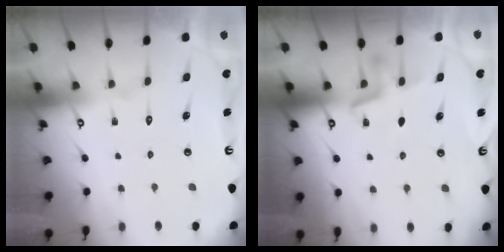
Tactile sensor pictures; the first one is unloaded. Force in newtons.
{"total": 5.2, "press": 5.1, "slide": 1.0}